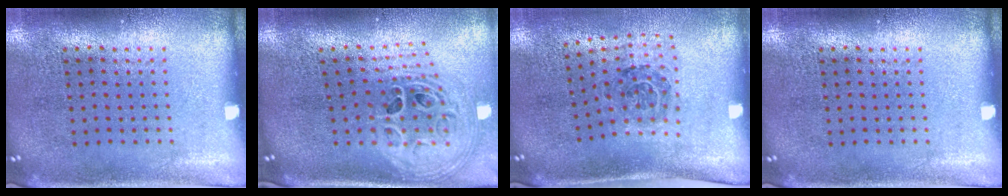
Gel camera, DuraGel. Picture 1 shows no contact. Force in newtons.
{"total": 2.9, "press": 2.0, "slide": 2.1}
{"total": 1.3, "press": 1.1, "slide": 0.7}
{"total": 0.0}